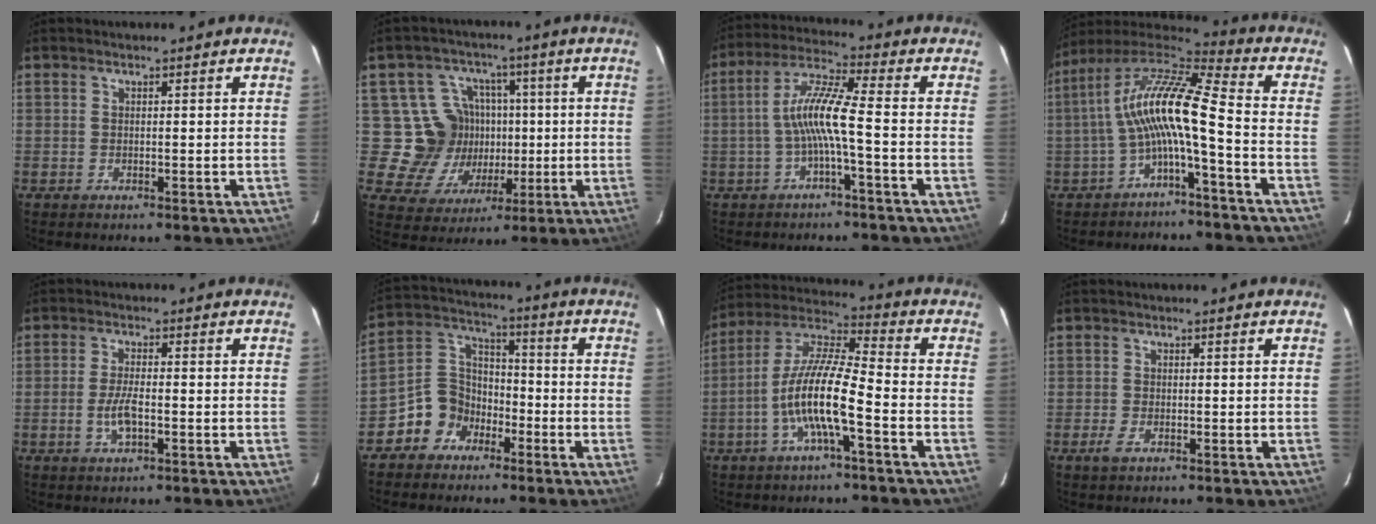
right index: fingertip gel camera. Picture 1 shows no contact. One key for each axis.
{"total": 11.7, "fx": 0.4, "fy": 11.3, "fz": 3.0, "tx": -0.065, "ty": 0.019, "tz": 0.013}
{"total": 8.2, "fx": -2.1, "fy": 0.0, "fz": 7.9, "tx": -0.173, "ty": 0.015, "tz": -0.039}
{"total": 13.4, "fx": -2.2, "fy": 1.5, "fz": 13.2, "tx": -0.256, "ty": 0.020, "tz": -0.048}
{"total": 4.6, "fx": -1.5, "fy": 1.5, "fz": 4.1, "tx": -0.084, "ty": -0.002, "tz": -0.028}
{"total": 8.7, "fx": -5.1, "fy": 6.8, "fz": 1.6, "tx": -0.041, "ty": 0.044, "tz": -0.100}
{"total": 12.4, "fx": -4.2, "fy": 1.6, "fz": 11.5, "tx": -0.233, "ty": 0.006, "tz": -0.087}
{"total": 2.2, "fx": -1.2, "fy": 1.0, "fz": 1.5, "tx": -0.034, "ty": -0.003, "tz": -0.022}